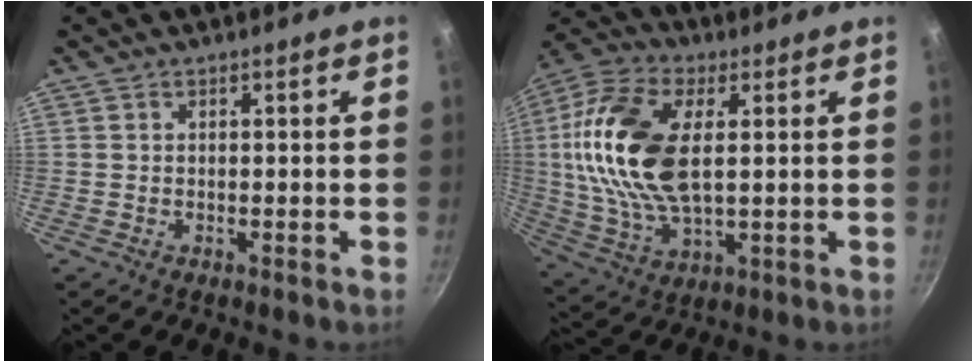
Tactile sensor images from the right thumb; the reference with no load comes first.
{"total": 20.1, "force": [2.9, 10.8, 16.8], "torque": [-0.326, 0.003, 0.048]}